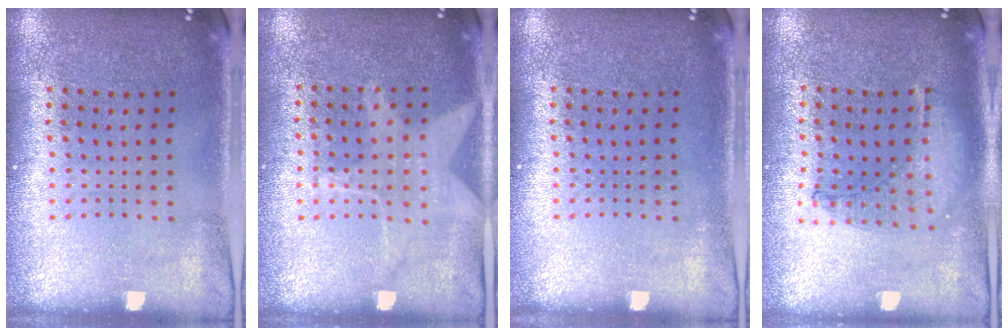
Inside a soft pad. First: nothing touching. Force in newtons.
{"total": 1.0, "press": 0.9, "slide": 0.4}
{"total": 0.0}
{"total": 1.0, "press": 0.9, "slide": 0.3}